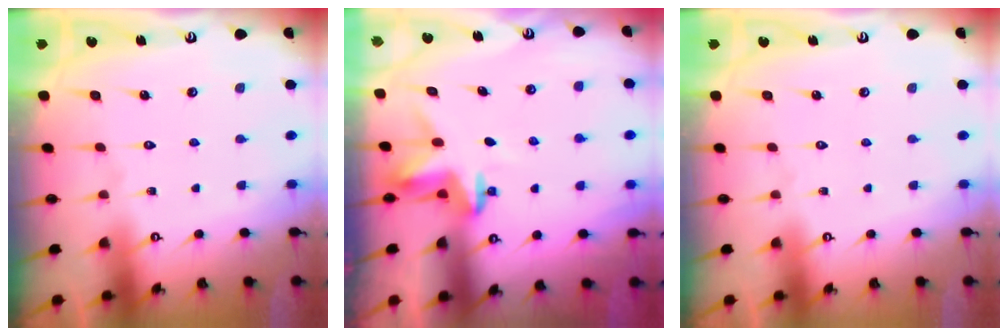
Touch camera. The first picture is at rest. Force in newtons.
{"total": 4.0, "press": 3.9, "slide": 0.3}
{"total": 0.0}